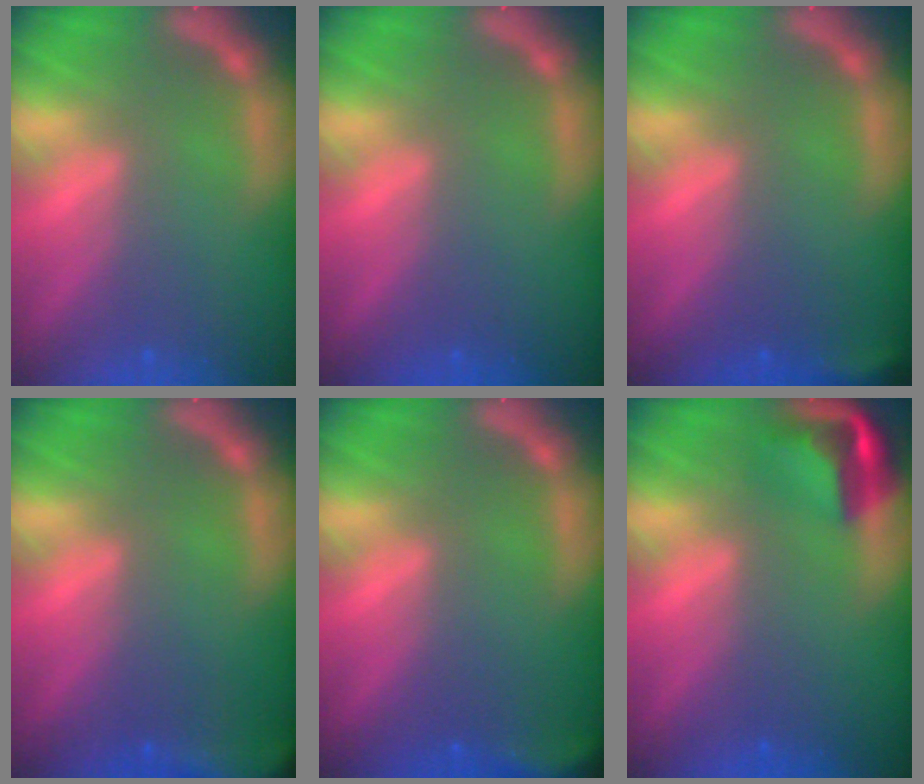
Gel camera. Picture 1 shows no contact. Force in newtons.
{"total": 0.0}
{"total": 1.9}
{"total": 7.5}
{"total": 4.0}
{"total": 4.4}